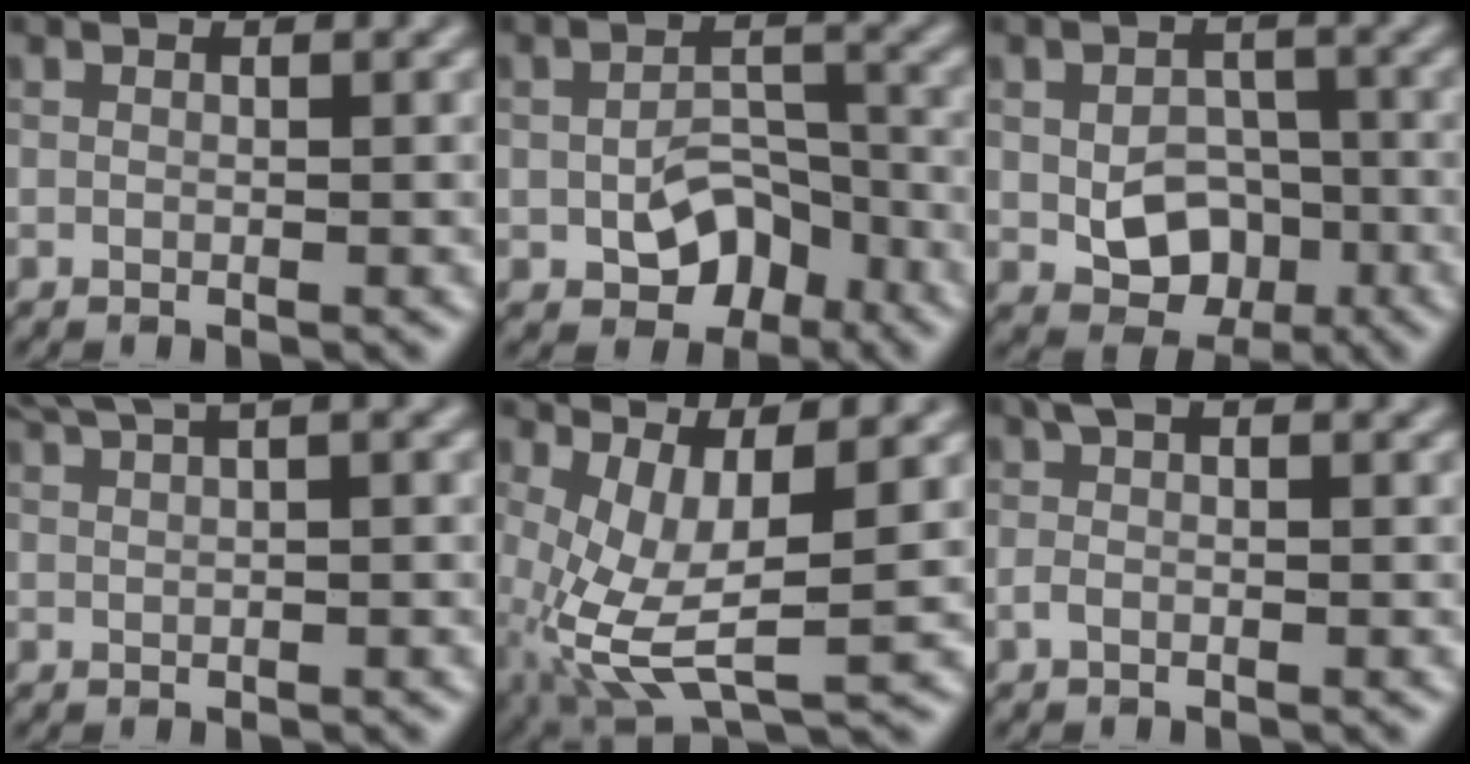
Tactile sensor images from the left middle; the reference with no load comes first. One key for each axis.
{"total": 5.1, "fx": -2.2, "fy": 3.3, "fz": 3.2, "tx": -0.048, "ty": -0.007, "tz": -0.030}
{"total": 5.2, "fx": -1.3, "fy": 3.9, "fz": 3.2, "tx": -0.041, "ty": -0.004, "tz": -0.019}
{"total": 4.8, "fx": 3.4, "fy": 1.1, "fz": 3.2, "tx": -0.054, "ty": 0.021, "tz": 0.046}
{"total": 7.2, "fx": -0.2, "fy": 2.7, "fz": 6.7, "tx": -0.151, "ty": -0.007, "tz": -0.001}
{"total": 1.5, "fx": 0.0, "fy": 0.7, "fz": 1.4, "tx": -0.031, "ty": 0.008, "tz": -0.006}